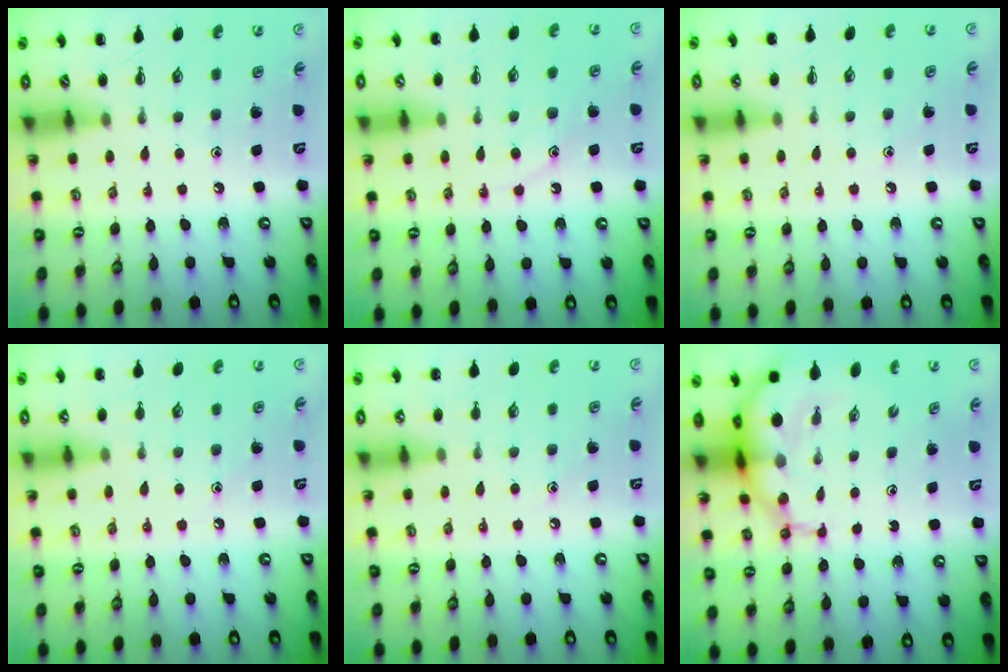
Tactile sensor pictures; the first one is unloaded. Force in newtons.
{"total": 10.3, "press": 10.2, "slide": 0.8}
{"total": 6.5, "press": 6.2, "slide": 2.0}
{"total": 8.2, "press": 7.8, "slide": 2.4}
{"total": 5.8, "press": 5.6, "slide": 1.6}
{"total": 10.1, "press": 9.7, "slide": 2.9}